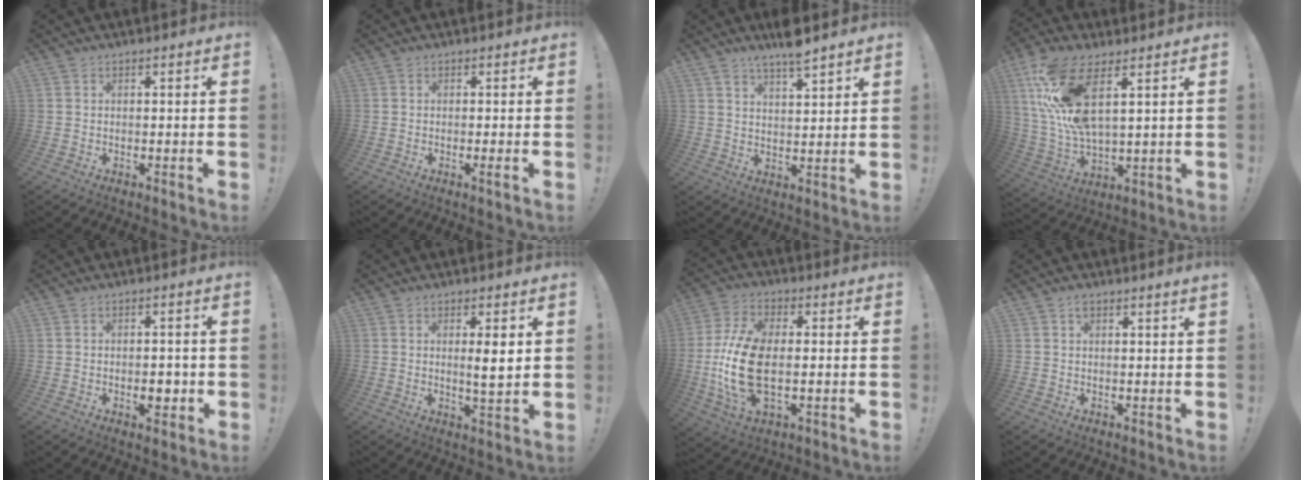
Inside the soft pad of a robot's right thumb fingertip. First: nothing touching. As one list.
[{"total": 1.9, "force": [-0.3, -0.2, 1.9], "torque": [-0.041, 0.001, -0.006]}, {"total": 6.9, "force": [5.7, 1.0, 3.7], "torque": [-0.061, -0.035, 0.098]}, {"total": 16.7, "force": [8.0, 6.3, 13.3], "torque": [-0.272, -0.035, 0.138]}, {"total": 4.1, "force": [-1.2, 2.4, 3.0], "torque": [-0.039, 0.005, -0.021]}, {"total": 5.3, "force": [1.1, 0.4, 5.1], "torque": [-0.082, -0.013, 0.013]}, {"total": 17.6, "force": [-1.5, 9.7, 14.6], "torque": [-0.297, -0.007, -0.019]}, {"total": 1.7, "force": [1.1, -0.1, 1.3], "torque": [-0.019, -0.003, 0.016]}]